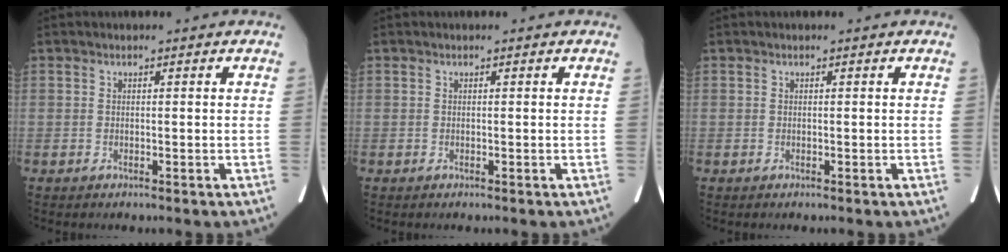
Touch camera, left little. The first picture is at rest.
{"total": 0.0}
{"total": 0.0}